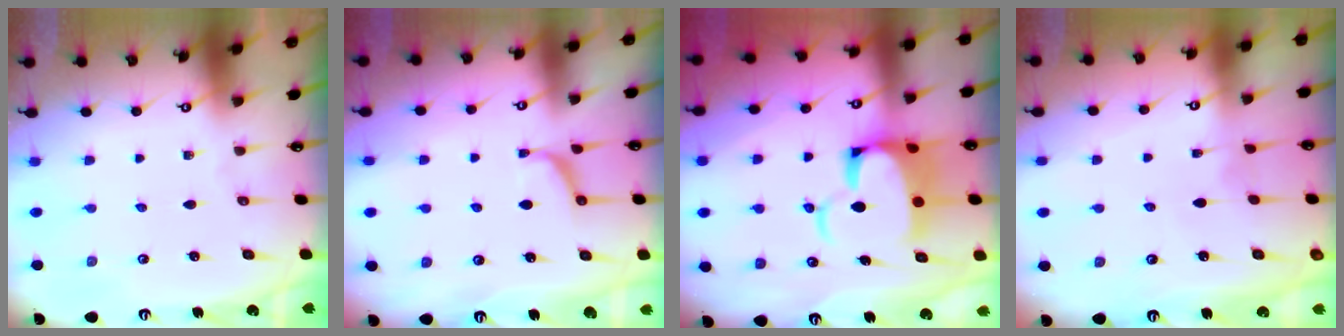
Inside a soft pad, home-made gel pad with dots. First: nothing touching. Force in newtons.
{"total": 1.2, "press": 1.2, "slide": 0.4}
{"total": 8.5, "press": 8.4, "slide": 1.6}
{"total": 2.3, "press": 2.3, "slide": 0.2}